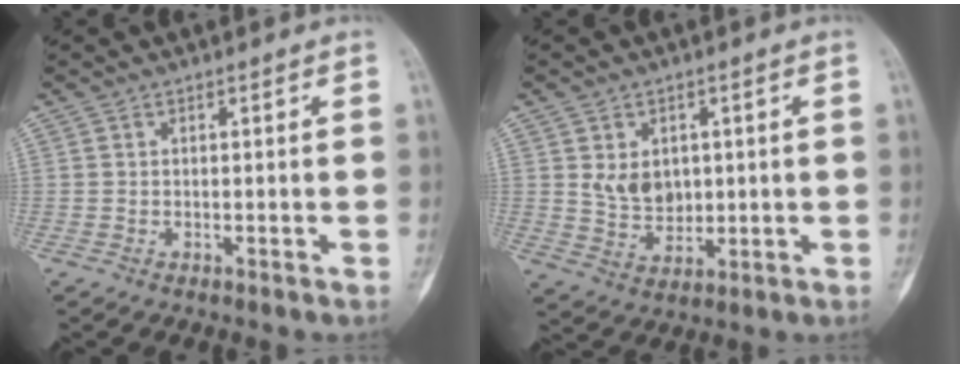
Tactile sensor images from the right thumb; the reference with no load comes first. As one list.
[{"total": 6.5, "force": [1.4, 5.0, 3.9], "torque": [-0.044, -0.014, 0.036]}]